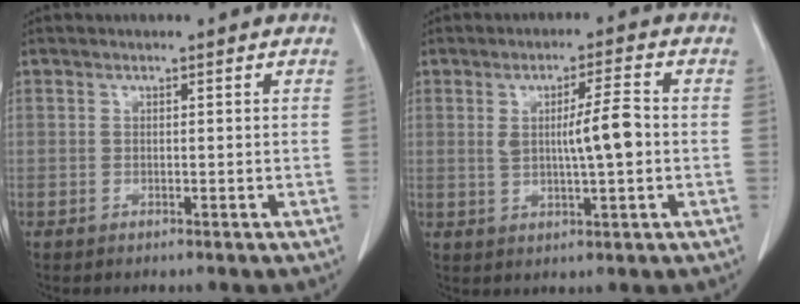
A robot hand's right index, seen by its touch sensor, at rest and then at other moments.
{"total": 6.3, "force": [0.2, 0.6, 6.3], "torque": [-0.105, 0.004, 0.005]}